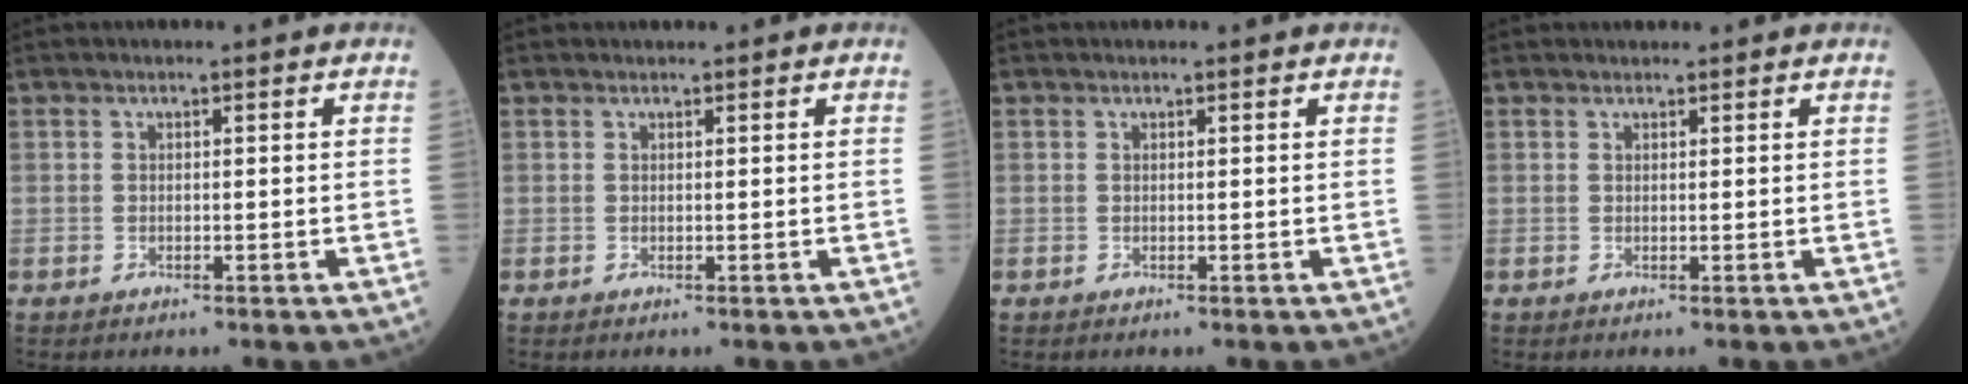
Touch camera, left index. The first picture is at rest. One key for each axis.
{"total": 0.6, "fx": 0.6, "fy": 0.0, "fz": 0.0, "tx": -0.005, "ty": 0.004, "tz": 0.012}
{"total": 0.8, "fx": 0.8, "fy": -0.1, "fz": 0.1, "tx": -0.005, "ty": -0.001, "tz": 0.010}
{"total": 1.3, "fx": 1.3, "fy": 0.2, "fz": 0.2, "tx": -0.006, "ty": 0.009, "tz": 0.021}